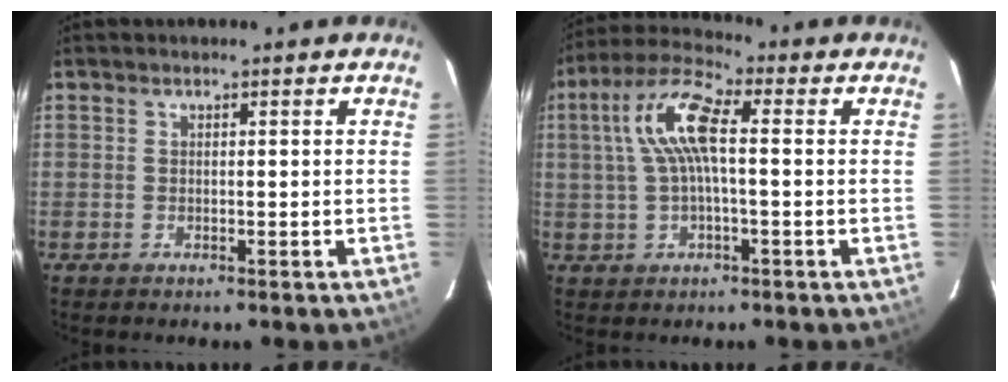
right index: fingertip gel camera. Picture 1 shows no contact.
{"total": 9.8, "force": [1.1, 2.9, 9.3], "torque": [-0.191, 0.022, 0.020]}